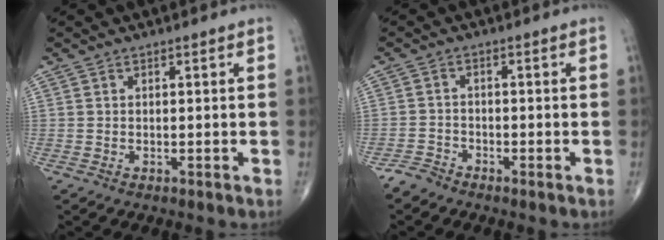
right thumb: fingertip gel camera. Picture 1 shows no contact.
{"total": 2.3, "force": [-2.2, 0.8, 0.0], "torque": [0.003, -0.003, -0.049]}